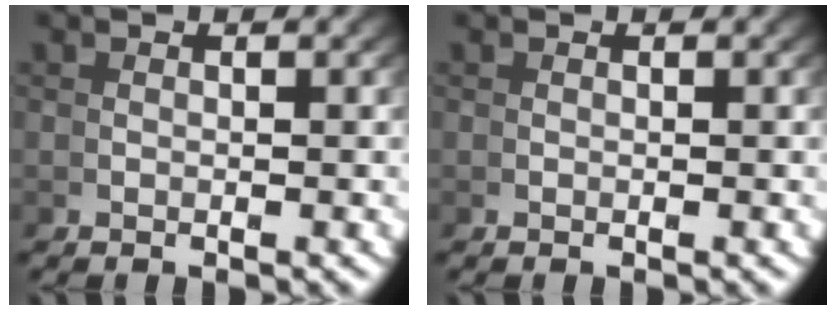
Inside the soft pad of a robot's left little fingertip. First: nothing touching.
{"total": 0.0}